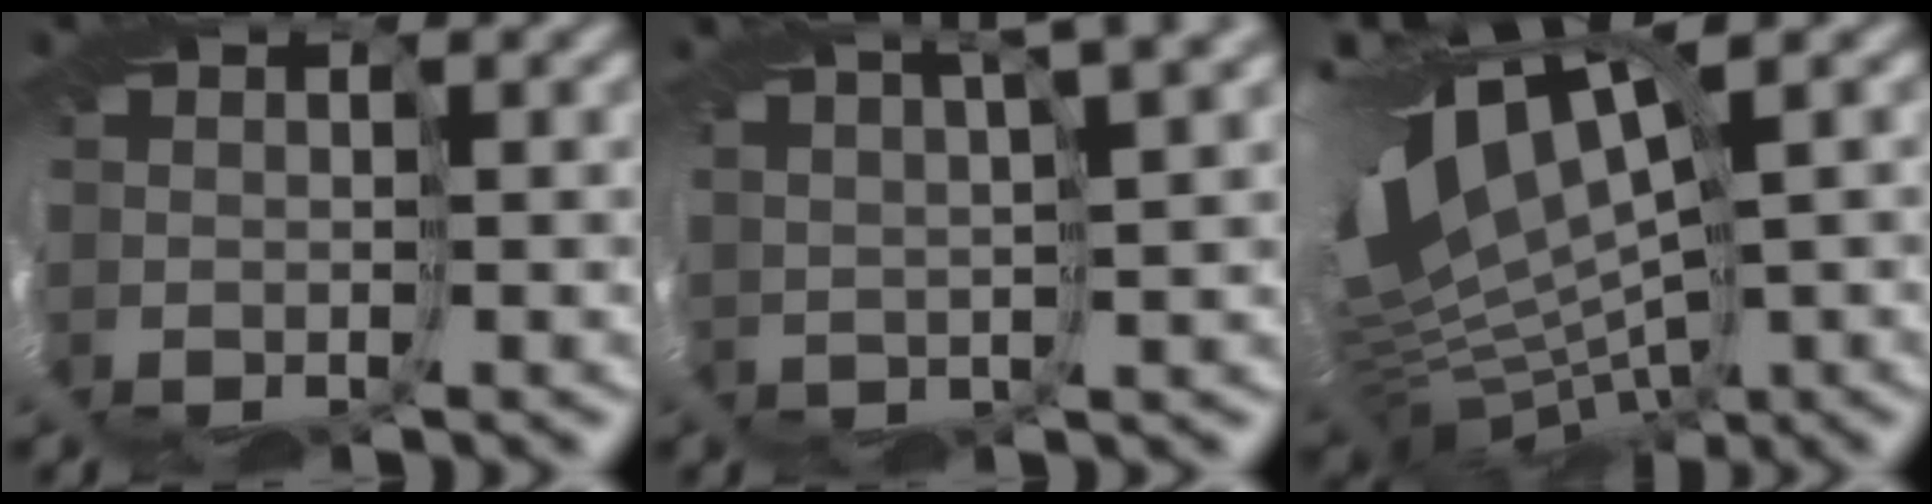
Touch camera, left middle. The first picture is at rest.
{"total": 5.1, "force": [4.2, -0.9, 2.6], "torque": [-0.011, 0.039, 0.037]}
{"total": 12.0, "force": [1.0, 4.7, 10.9], "torque": [-0.216, -0.033, 0.060]}